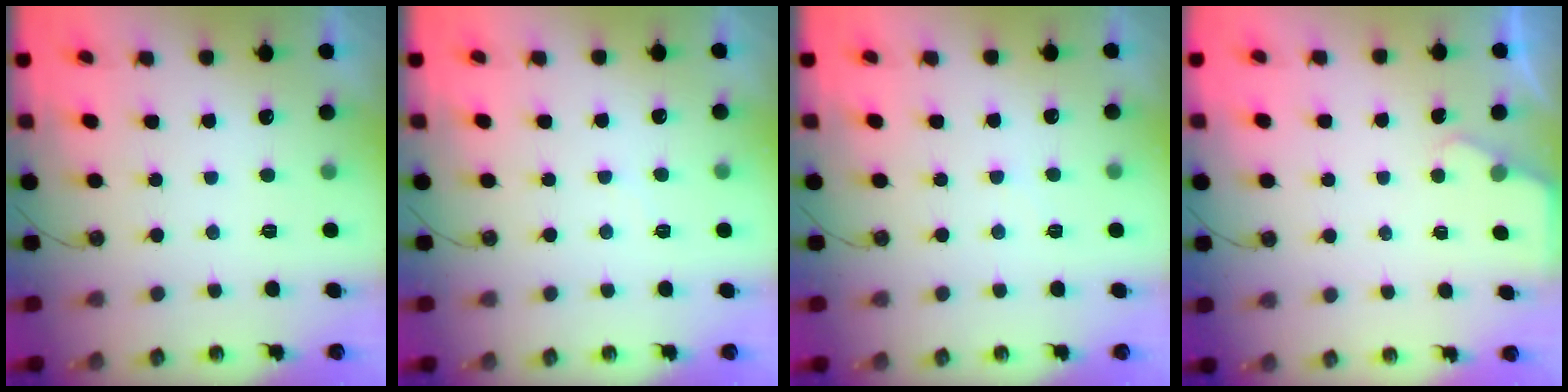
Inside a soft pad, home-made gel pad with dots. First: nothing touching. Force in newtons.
{"total": 3.0, "press": 2.9, "slide": 0.4}
{"total": 3.6, "press": 3.5, "slide": 0.6}
{"total": 1.7, "press": 1.6, "slide": 0.2}